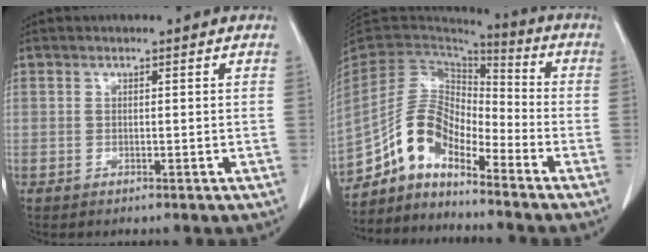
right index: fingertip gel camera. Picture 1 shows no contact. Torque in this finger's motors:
{"motor_torque": [0.65, -0.57, 0.02, -0.04]}